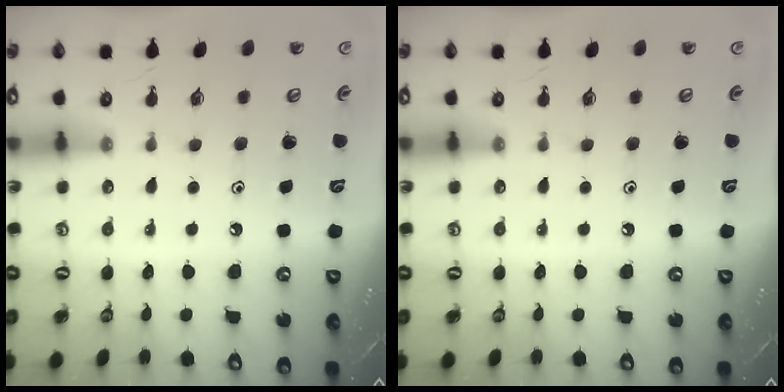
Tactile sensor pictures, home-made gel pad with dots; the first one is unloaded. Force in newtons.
{"total": 0.0}